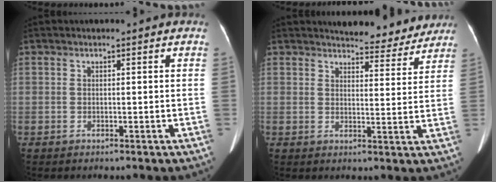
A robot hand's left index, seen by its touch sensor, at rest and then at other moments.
{"total": 9.1, "force": [8.7, 2.1, 1.6], "torque": [-0.007, -0.013, 0.095]}